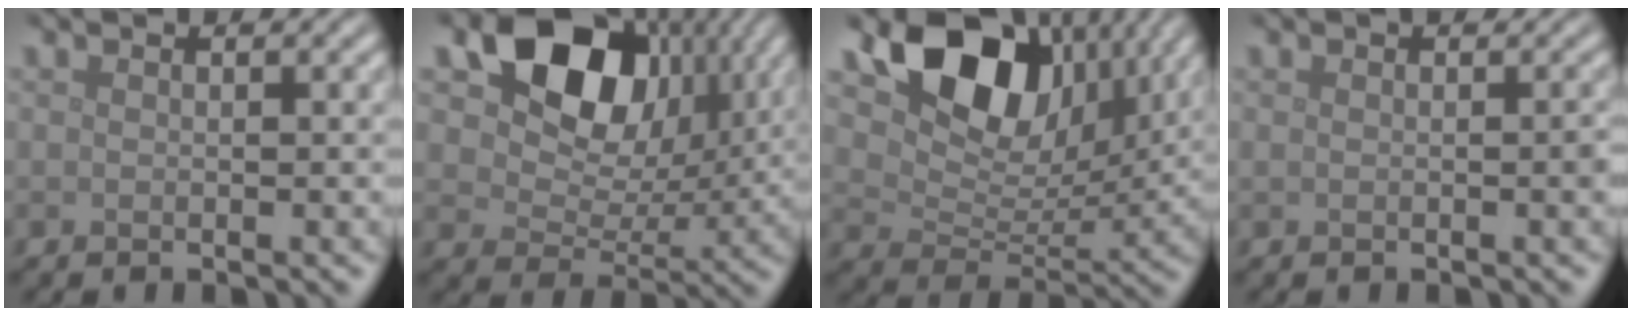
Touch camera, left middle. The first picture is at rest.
{"total": 12.1, "force": [5.3, 8.3, 7.1], "torque": [-0.117, 0.000, 0.093]}
{"total": 10.7, "force": [5.7, 6.8, 6.0], "torque": [-0.111, -0.003, 0.102]}
{"total": 1.1, "force": [0.2, 0.2, 1.0], "torque": [-0.013, 0.002, 0.001]}